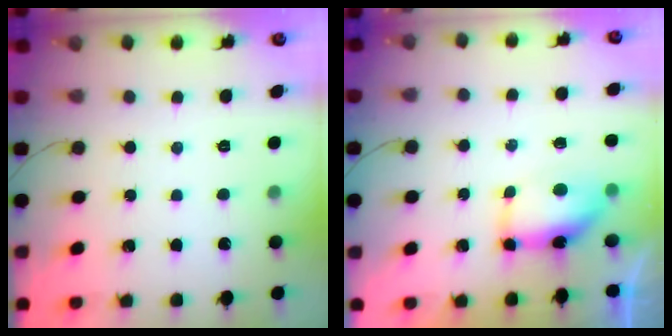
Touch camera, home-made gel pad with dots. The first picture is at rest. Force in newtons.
{"total": 11.3, "press": 8.9, "slide": 7.0}